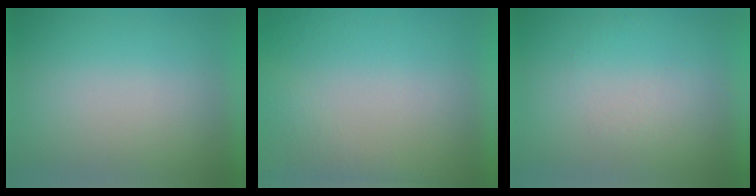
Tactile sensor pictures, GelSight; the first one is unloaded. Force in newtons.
{"total": 8.0}
{"total": 1.2}